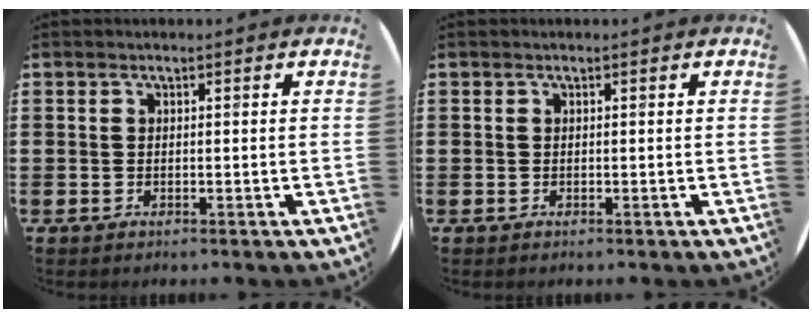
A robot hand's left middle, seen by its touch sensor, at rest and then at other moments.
{"total": 0.0}